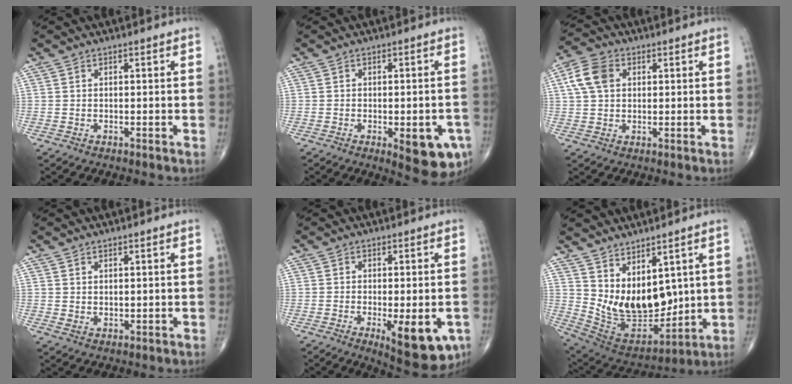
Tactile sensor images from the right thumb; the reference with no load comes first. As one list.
[{"total": 9.5, "force": [-3.5, 3.4, 8.2], "torque": [-0.077, 0.000, -0.034]}, {"total": 6.9, "force": [1.8, 4.8, 4.6], "torque": [-0.092, 0.012, 0.031]}, {"total": 1.6, "force": [1.0, 0.9, 0.9], "torque": [-0.009, -0.011, 0.023]}, {"total": 11.6, "force": [-4.0, 4.2, 10.1], "torque": [-0.120, -0.011, -0.044]}, {"total": 15.1, "force": [3.9, 8.5, 11.9], "torque": [-0.167, -0.039, 0.104]}]